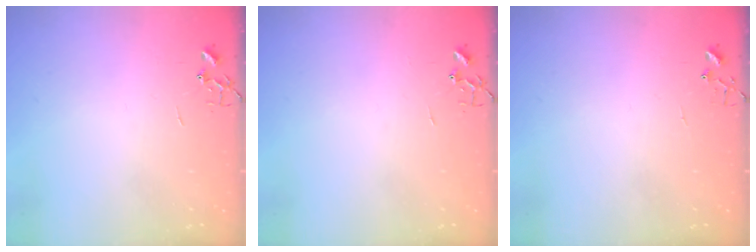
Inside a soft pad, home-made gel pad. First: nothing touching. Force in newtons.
{"total": 0.0}
{"total": 3.9, "press": 3.9, "slide": 0.4}